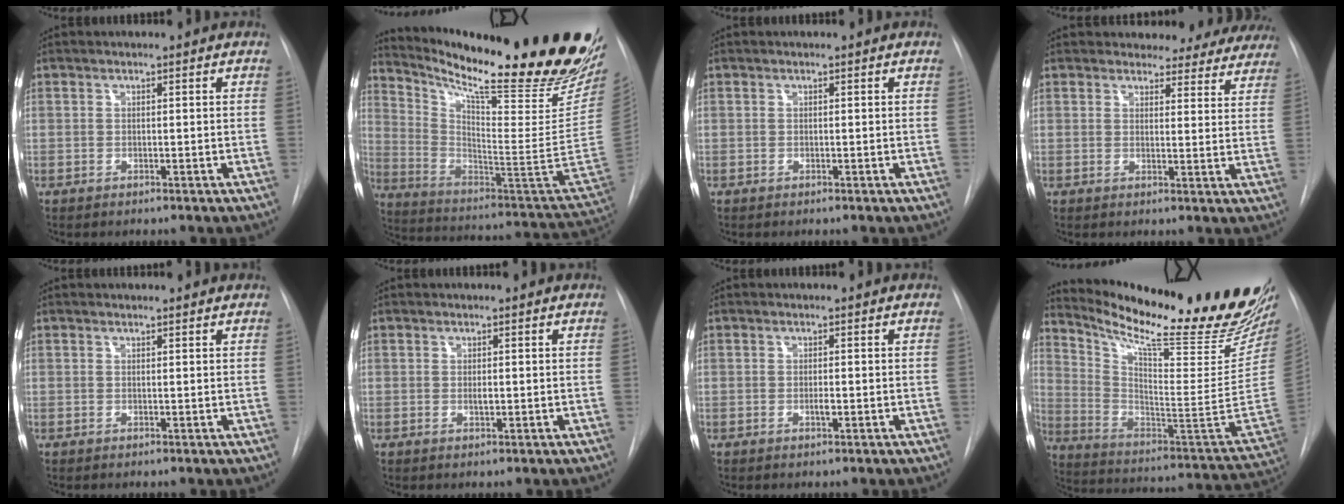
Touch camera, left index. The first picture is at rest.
{"total": 32.2, "force": [23.9, 2.2, 21.5], "torque": [-0.296, -0.075, 0.344]}
{"total": 0.0}
{"total": 13.0, "force": [11.9, 4.8, 1.8], "torque": [0.013, -0.025, 0.115]}
{"total": 1.8, "force": [1.7, 0.3, 0.1], "torque": [-0.007, 0.007, 0.013]}
{"total": 0.8, "force": [-0.5, 0.2, 0.6], "torque": [-0.011, -0.007, -0.010]}
{"total": 1.1, "force": [-0.9, 0.1, 0.6], "torque": [-0.008, -0.007, -0.015]}
{"total": 29.9, "force": [24.3, 2.4, 17.2], "torque": [-0.285, -0.094, 0.341]}